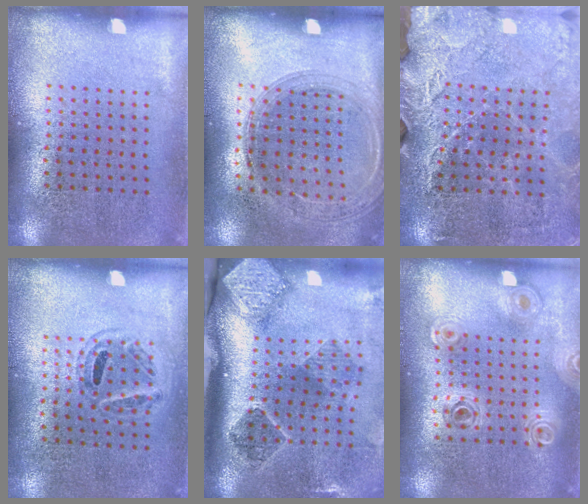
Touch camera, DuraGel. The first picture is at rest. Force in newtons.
{"total": 1.5, "press": 1.4, "slide": 0.3}
{"total": 2.8, "press": 2.8, "slide": 0.3}
{"total": 0.9, "press": 0.8, "slide": 0.4}
{"total": 2.9, "press": 1.8, "slide": 2.2}
{"total": 0.9, "press": 0.9, "slide": 0.1}